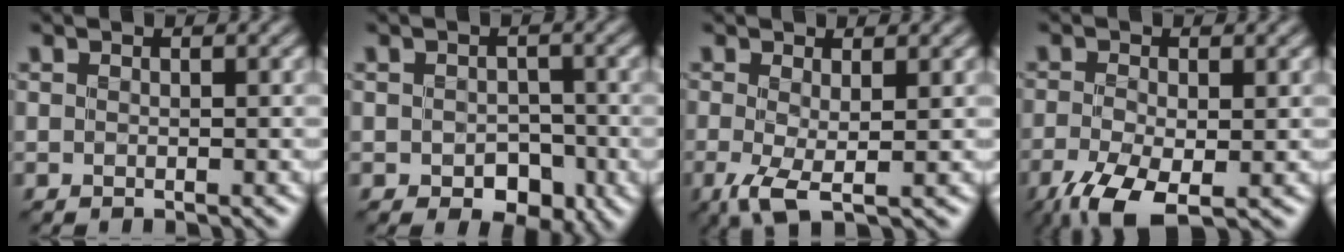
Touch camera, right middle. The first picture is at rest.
{"total": 3.5, "force": [-1.3, 2.3, 2.3], "torque": [-0.033, -0.011, -0.022]}
{"total": 3.0, "force": [-0.6, 0.7, 2.9], "torque": [-0.066, -0.009, -0.013]}
{"total": 5.6, "force": [-2.8, 2.3, 4.3], "torque": [-0.103, -0.015, -0.052]}